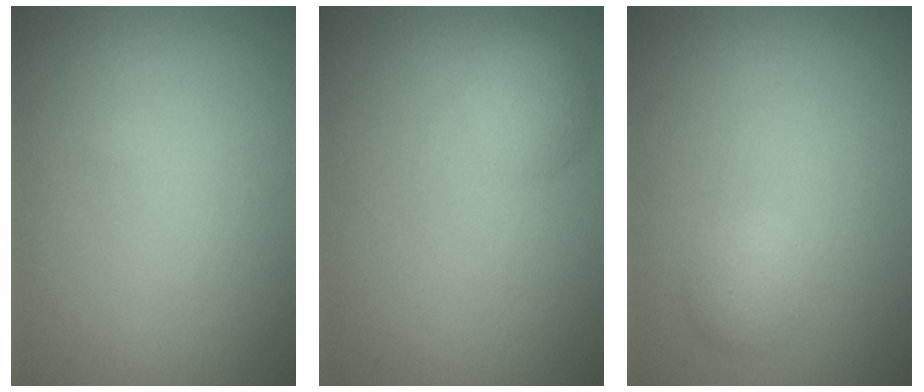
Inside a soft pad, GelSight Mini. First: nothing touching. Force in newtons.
{"total": 1.9, "press": 1.9, "slide": 0.1}
{"total": 1.4, "press": 1.4, "slide": 0.1}